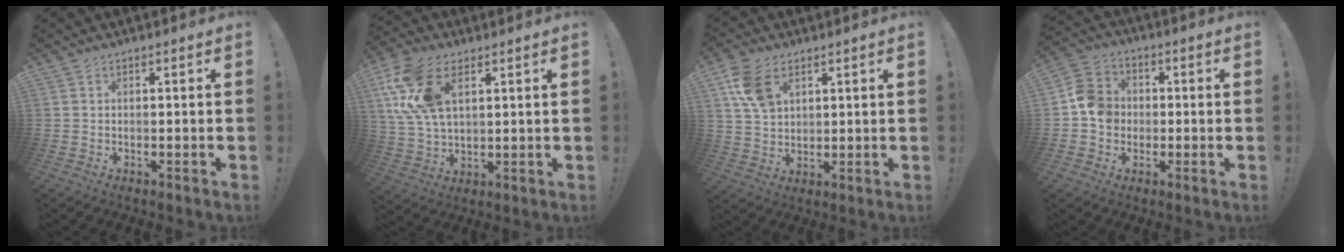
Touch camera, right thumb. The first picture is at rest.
{"total": 16.6, "force": [6.6, 9.7, 11.7], "torque": [-0.237, -0.012, 0.124]}
{"total": 10.1, "force": [4.9, 6.6, 5.9], "torque": [-0.108, -0.011, 0.097]}
{"total": 9.7, "force": [-1.2, 8.7, 4.1], "torque": [-0.060, 0.021, -0.019]}